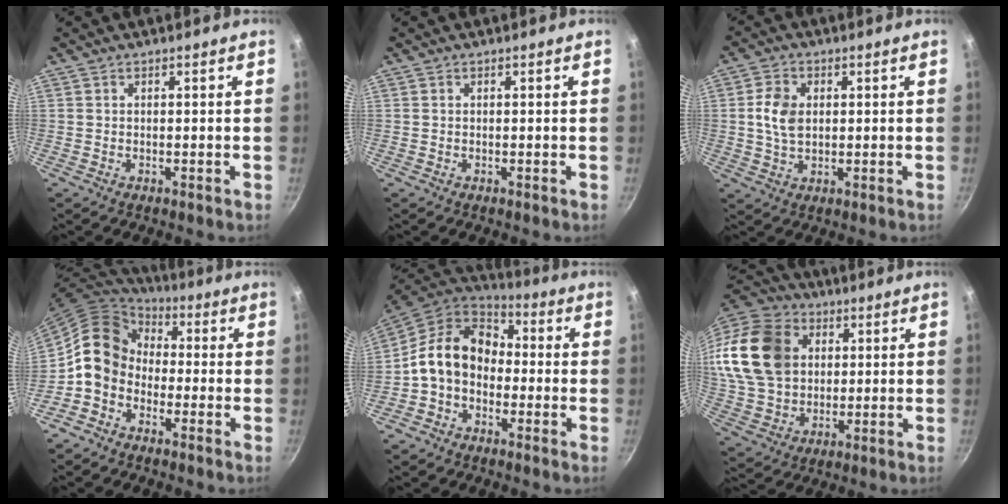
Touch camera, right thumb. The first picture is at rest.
{"total": 0.0}
{"total": 6.4, "force": [0.9, 4.4, 4.6], "torque": [-0.075, 0.004, 0.017]}
{"total": 10.8, "force": [-2.4, 8.8, 5.7], "torque": [-0.078, 0.047, -0.069]}
{"total": 13.7, "force": [-1.2, 10.5, 8.7], "torque": [-0.126, 0.045, -0.042]}
{"total": 23.9, "force": [6.0, 18.5, 14.0], "torque": [-0.281, 0.019, 0.116]}